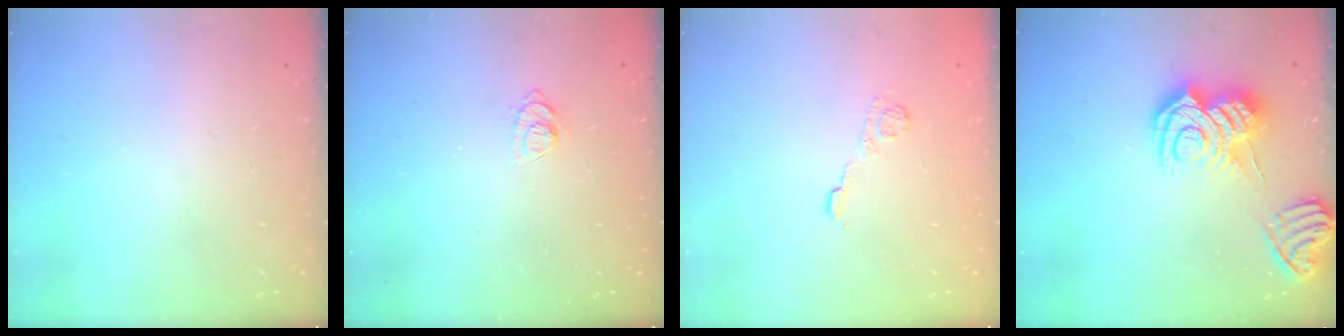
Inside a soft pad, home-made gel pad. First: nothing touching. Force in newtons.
{"total": 7.2, "press": 7.1, "slide": 1.3}
{"total": 5.2, "press": 4.9, "slide": 1.5}
{"total": 14.8, "press": 14.7, "slide": 1.5}